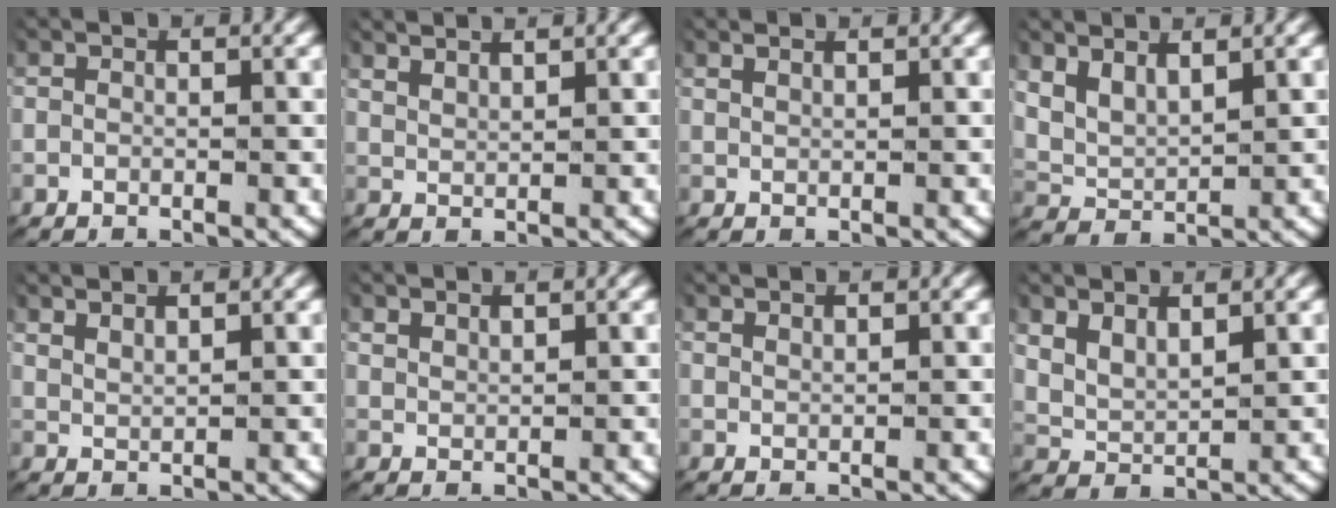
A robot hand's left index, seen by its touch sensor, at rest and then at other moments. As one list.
[{"total": 2.6, "force": [2.6, 0.1, 0.5], "torque": [-0.018, -0.002, 0.051]}, {"total": 1.2, "force": [1.1, -0.3, 0.1], "torque": [-0.007, -0.001, 0.025]}, {"total": 4.5, "force": [1.7, 3.5, 2.1], "torque": [-0.069, -0.009, 0.029]}, {"total": 2.1, "force": [2.0, 0.2, 0.5], "torque": [-0.019, -0.003, 0.044]}, {"total": 1.4, "force": [1.4, -0.1, 0.0], "torque": [-0.006, -0.004, 0.034]}, {"total": 1.4, "force": [1.3, -0.2, 0.1], "torque": [-0.005, -0.001, 0.029]}, {"total": 4.0, "force": [1.5, 3.2, 1.8], "torque": [-0.060, -0.012, 0.027]}]